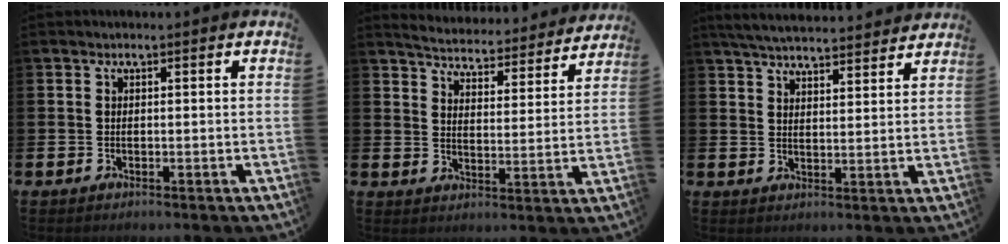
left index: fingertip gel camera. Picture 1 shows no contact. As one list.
[{"total": 4.8, "force": [4.8, 0.3, 0.4], "torque": [-0.028, -0.043, 0.078]}, {"total": 5.4, "force": [5.3, 0.5, 1.0], "torque": [-0.033, -0.032, 0.095]}]